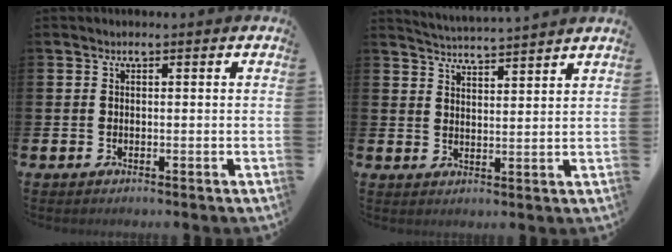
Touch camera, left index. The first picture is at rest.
{"total": 4.4, "force": [4.3, -0.9, 0.0], "torque": [-0.015, -0.028, 0.076]}